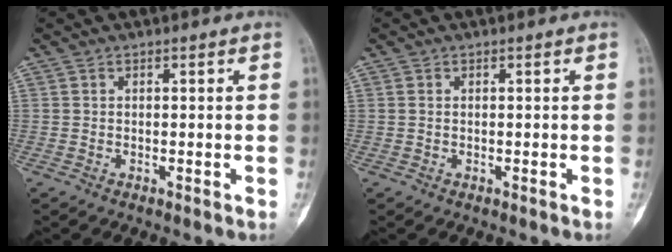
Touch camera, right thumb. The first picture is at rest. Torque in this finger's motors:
{"motor_torque": [-0.19, -0.21, 0.23, 0.05, -0.02]}